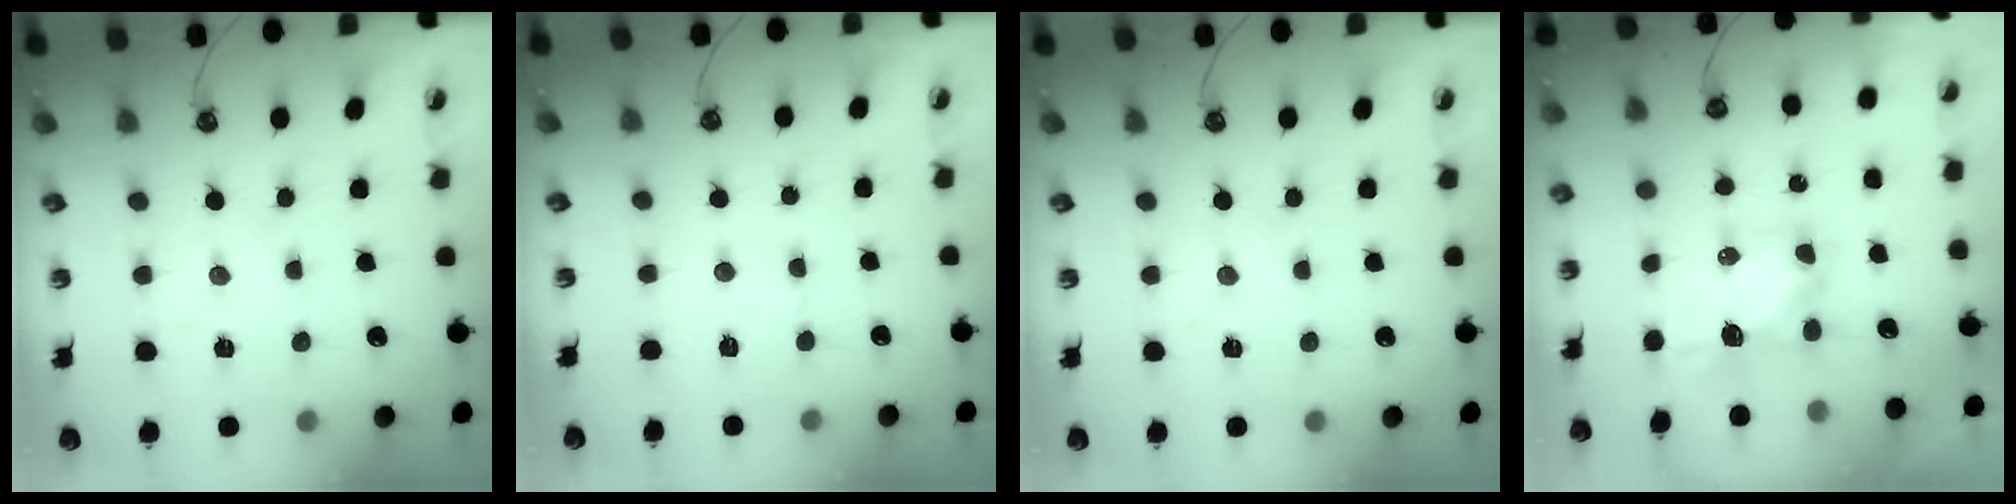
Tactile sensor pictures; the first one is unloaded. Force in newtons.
{"total": 1.5, "press": 1.4, "slide": 0.6}
{"total": 0.0}
{"total": 6.7, "press": 6.7, "slide": 0.4}